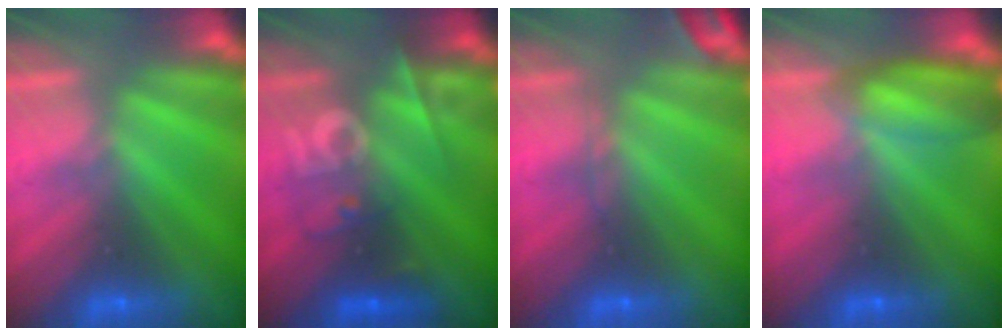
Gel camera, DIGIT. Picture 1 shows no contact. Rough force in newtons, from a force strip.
{"total": 2.5}
{"total": 2.8}
{"total": 7.4}